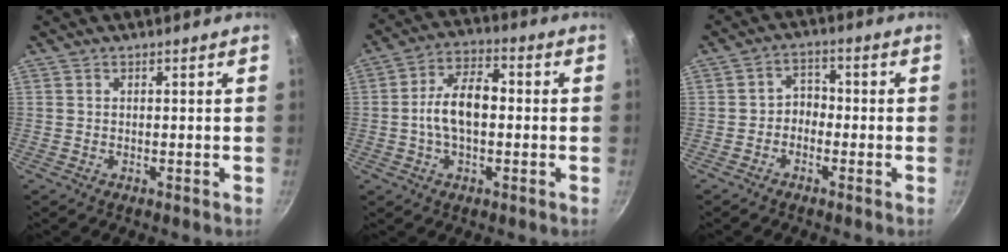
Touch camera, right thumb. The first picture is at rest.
{"total": 10.4, "force": [-0.4, 5.9, 8.6], "torque": [-0.135, 0.032, -0.017]}
{"total": 3.6, "force": [-1.4, 2.8, 1.8], "torque": [-0.007, 0.025, -0.031]}